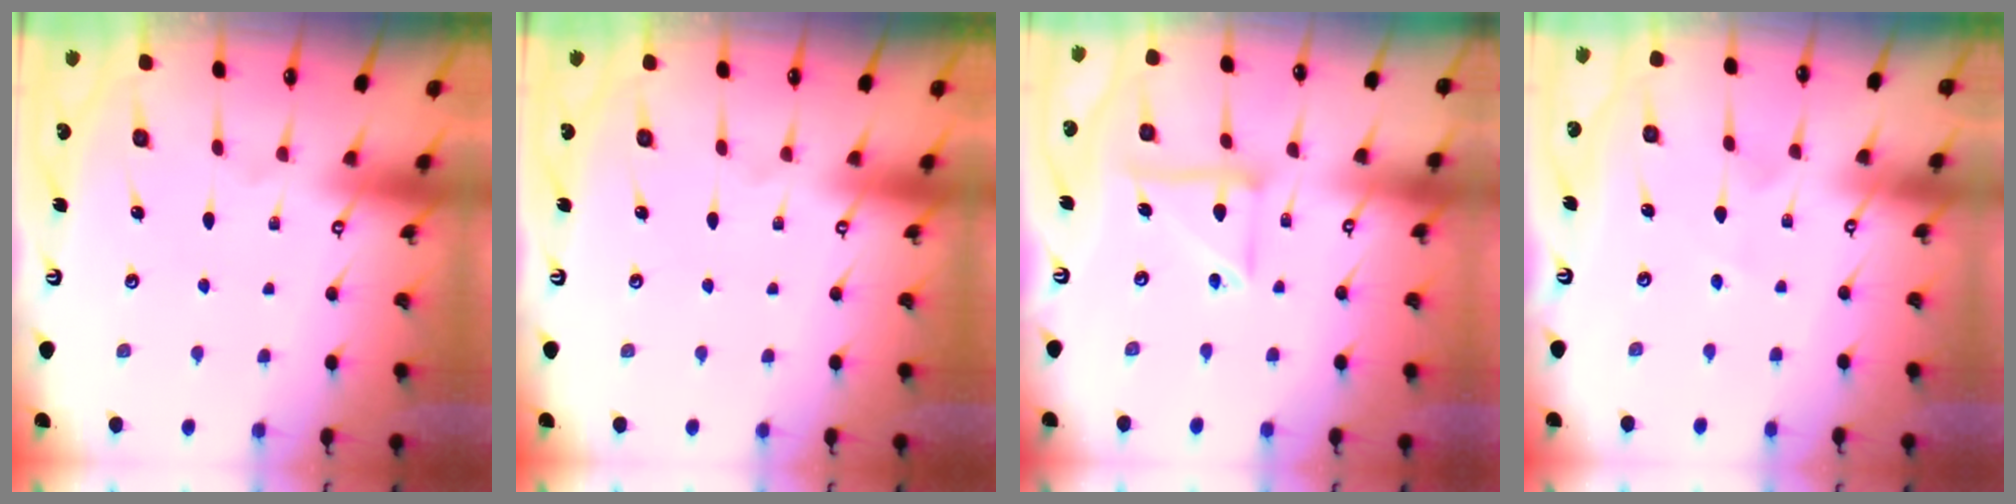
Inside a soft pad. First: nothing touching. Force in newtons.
{"total": 0.0}
{"total": 11.3, "press": 11.2, "slide": 1.6}
{"total": 1.8, "press": 1.8, "slide": 0.4}